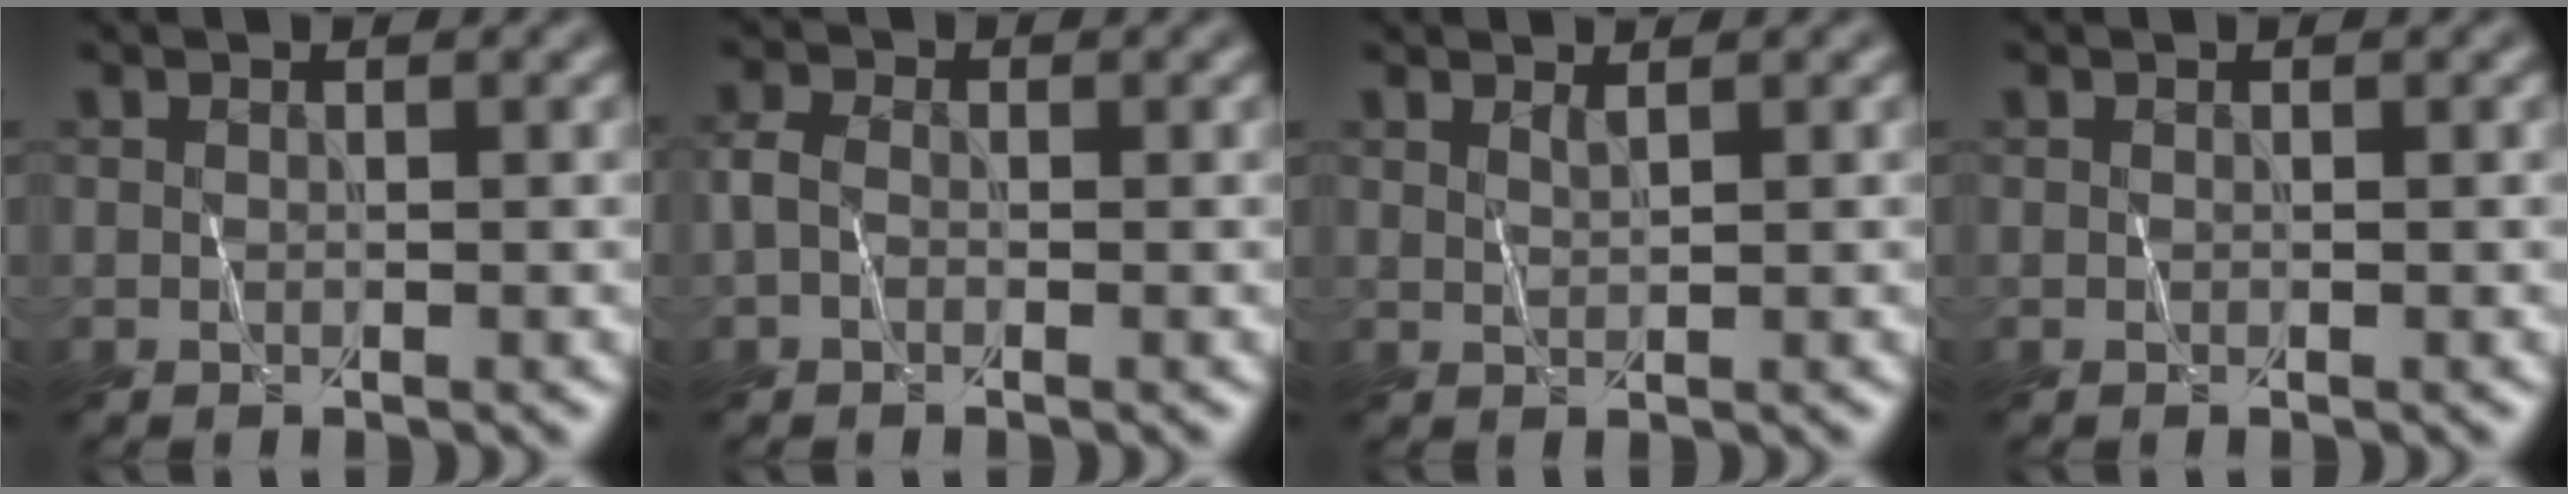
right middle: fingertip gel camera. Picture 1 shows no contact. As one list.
[{"total": 1.6, "force": [-0.6, 1.2, 0.9], "torque": [-0.020, 0.010, -0.010]}, {"total": 0.5, "force": [0.5, 0.1, 0.0], "torque": [0.003, 0.002, 0.019]}, {"total": 0.0}]